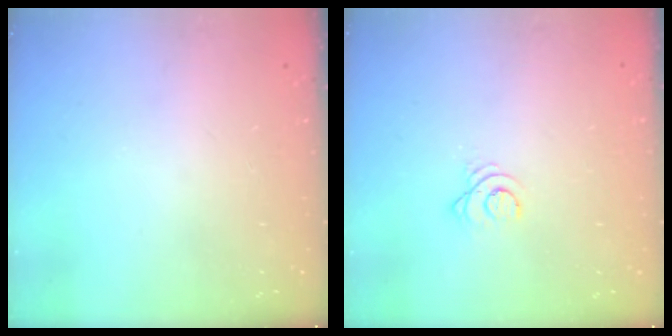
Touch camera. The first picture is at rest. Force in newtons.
{"total": 2.7, "press": 2.7, "slide": 0.3}